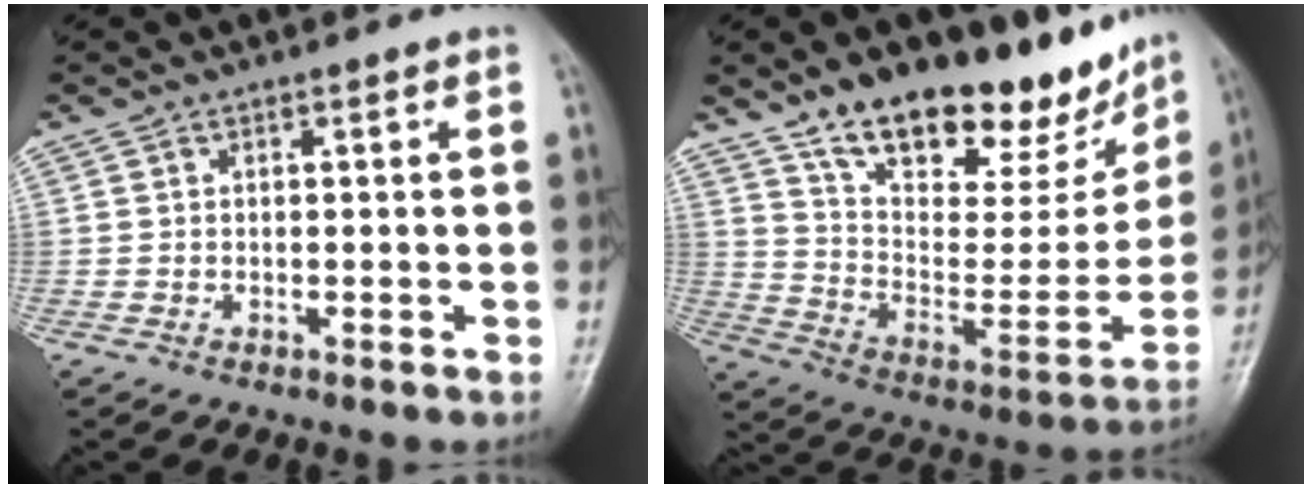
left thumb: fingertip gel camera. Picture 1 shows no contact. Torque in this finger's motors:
{"motor_torque": [0.92, 0.72, 1.50, -1.27, 0.32]}